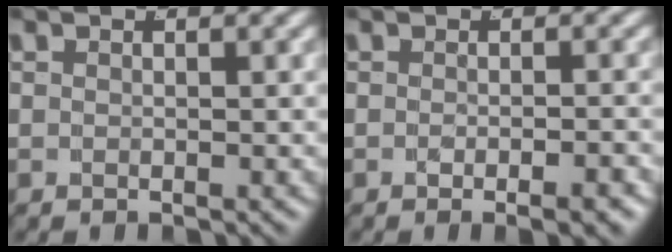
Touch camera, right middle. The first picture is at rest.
{"total": 1.9, "force": [-1.5, -0.3, 1.2], "torque": [-0.016, 0.005, -0.027]}